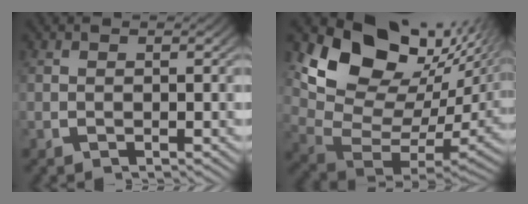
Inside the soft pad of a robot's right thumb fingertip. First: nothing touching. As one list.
[{"total": 13.8, "force": [3.0, 8.9, 10.1], "torque": [-0.203, -0.033, 0.059]}]